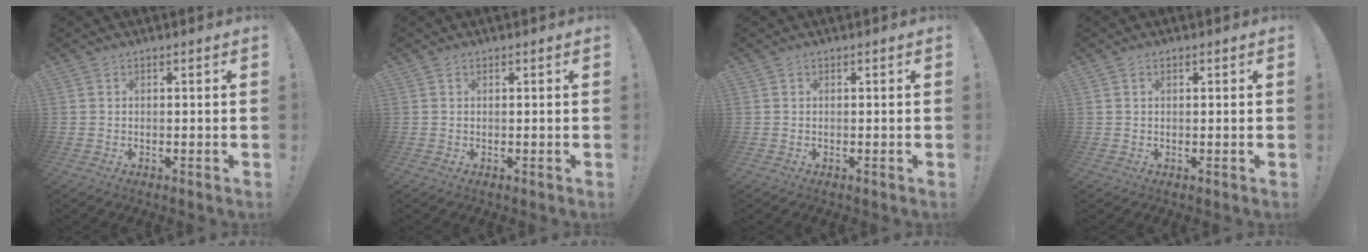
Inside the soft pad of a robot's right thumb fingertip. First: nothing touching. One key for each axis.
{"total": 0.0}
{"total": 0.0}
{"total": 0.5, "fx": 0.4, "fy": 0.2, "fz": 0.3, "tx": -0.008, "ty": 0.002, "tz": 0.008}